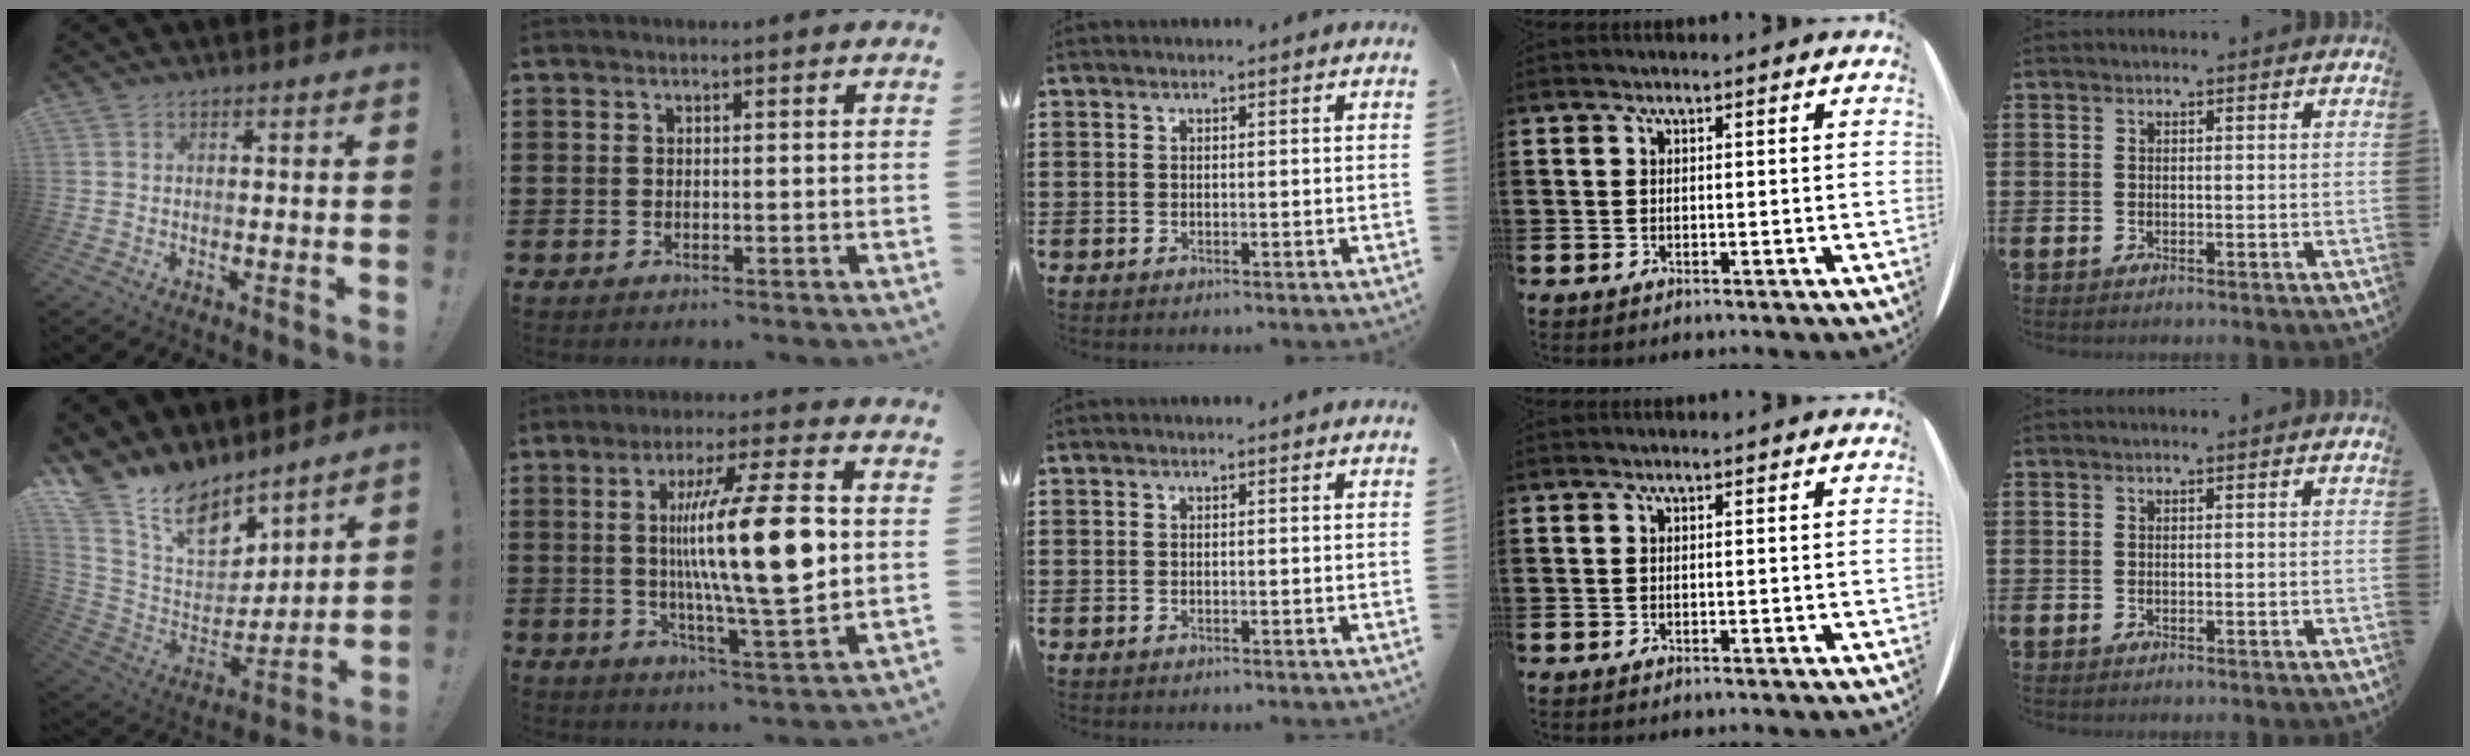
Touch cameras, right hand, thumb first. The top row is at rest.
{"thumb": {"total": 15.4, "force": [11.3, 7.7, 7.0], "torque": [-0.141, -0.080, 0.212]}, "index": {"total": 15.6, "force": [1.5, 2.6, 15.3], "torque": [-0.257, 0.000, 0.021]}}